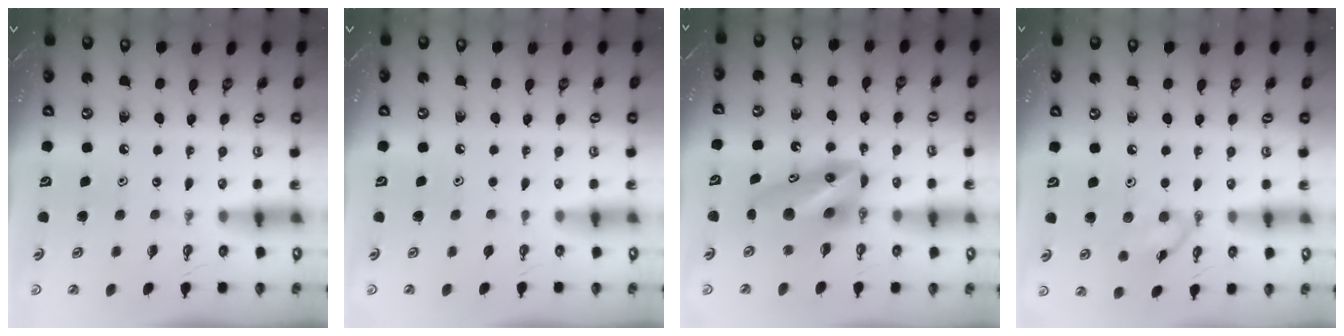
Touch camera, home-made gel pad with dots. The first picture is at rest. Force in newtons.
{"total": 0.5, "press": 0.0, "slide": 0.5}
{"total": 9.2, "press": 9.1, "slide": 1.2}
{"total": 9.1, "press": 9.1, "slide": 0.4}